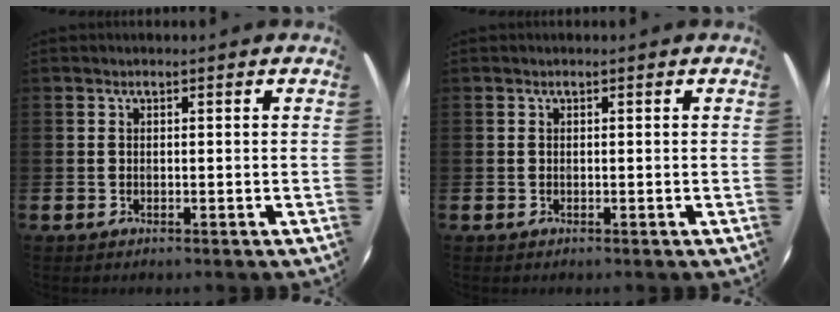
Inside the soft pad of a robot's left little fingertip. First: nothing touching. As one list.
[{"total": 0.0}]